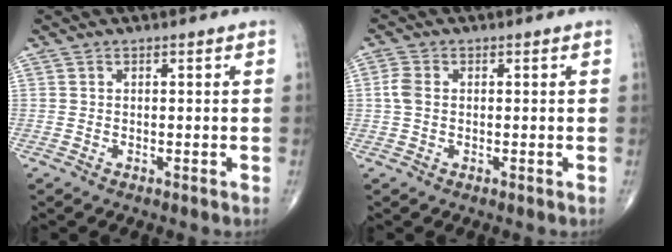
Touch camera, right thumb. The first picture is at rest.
{"total": 2.8, "force": [0.1, 2.0, 2.0], "torque": [-0.051, 0.006, -0.002]}